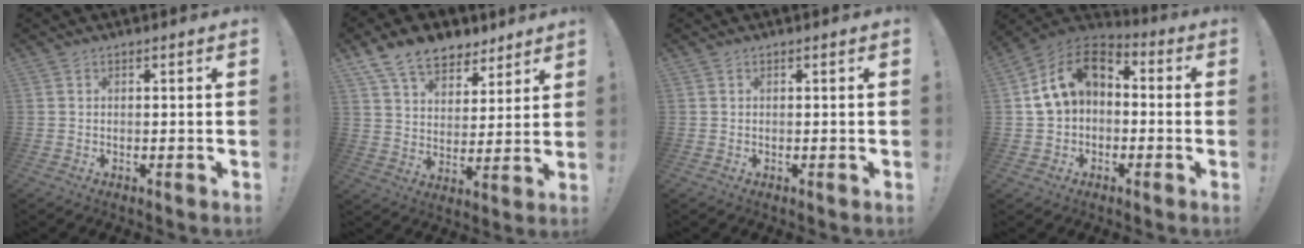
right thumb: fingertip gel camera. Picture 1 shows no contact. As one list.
[{"total": 13.0, "force": [9.1, 7.6, 5.2], "torque": [-0.094, -0.054, 0.173]}, {"total": 0.0}, {"total": 13.2, "force": [2.7, 9.3, 8.9], "torque": [-0.154, 0.011, 0.052]}]